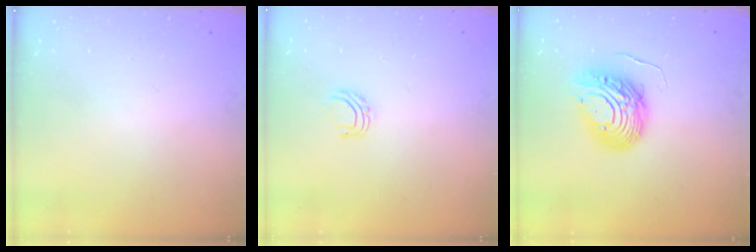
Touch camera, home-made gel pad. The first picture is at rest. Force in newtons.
{"total": 4.2, "press": 4.2, "slide": 0.2}
{"total": 10.5, "press": 10.5, "slide": 0.9}